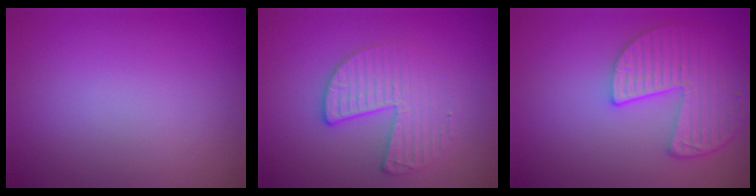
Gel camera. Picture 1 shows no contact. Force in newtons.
{"total": 3.4, "press": 2.8, "slide": 1.8}
{"total": 5.3, "press": 4.3, "slide": 3.1}